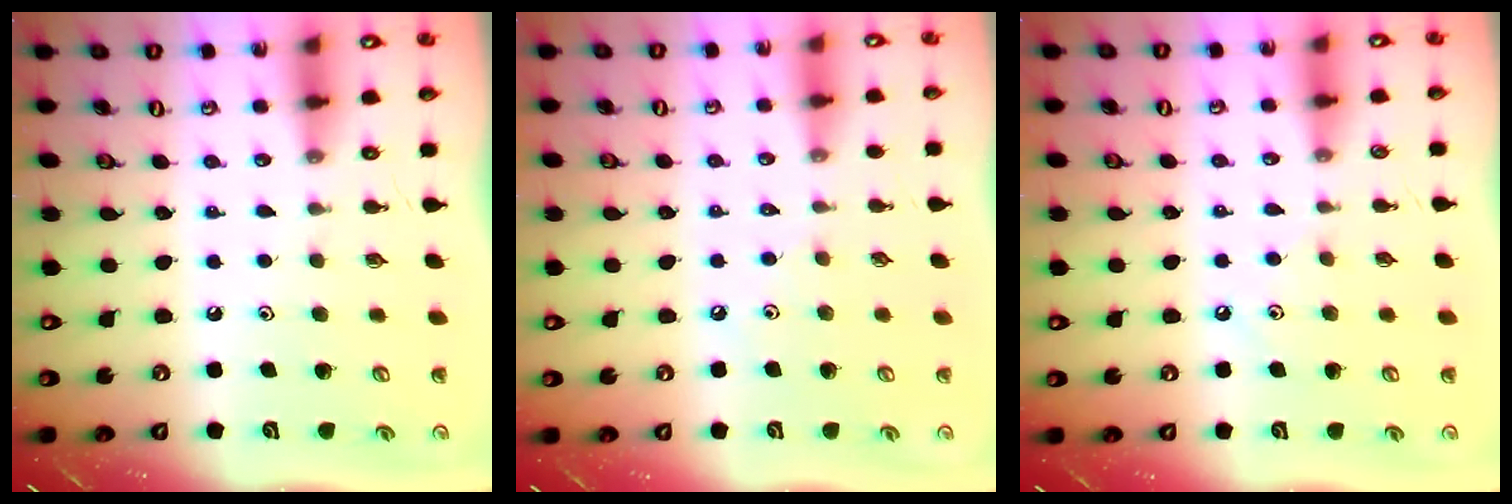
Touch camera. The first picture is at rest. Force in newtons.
{"total": 3.5, "press": 3.4, "slide": 0.6}
{"total": 4.2, "press": 4.2, "slide": 0.7}